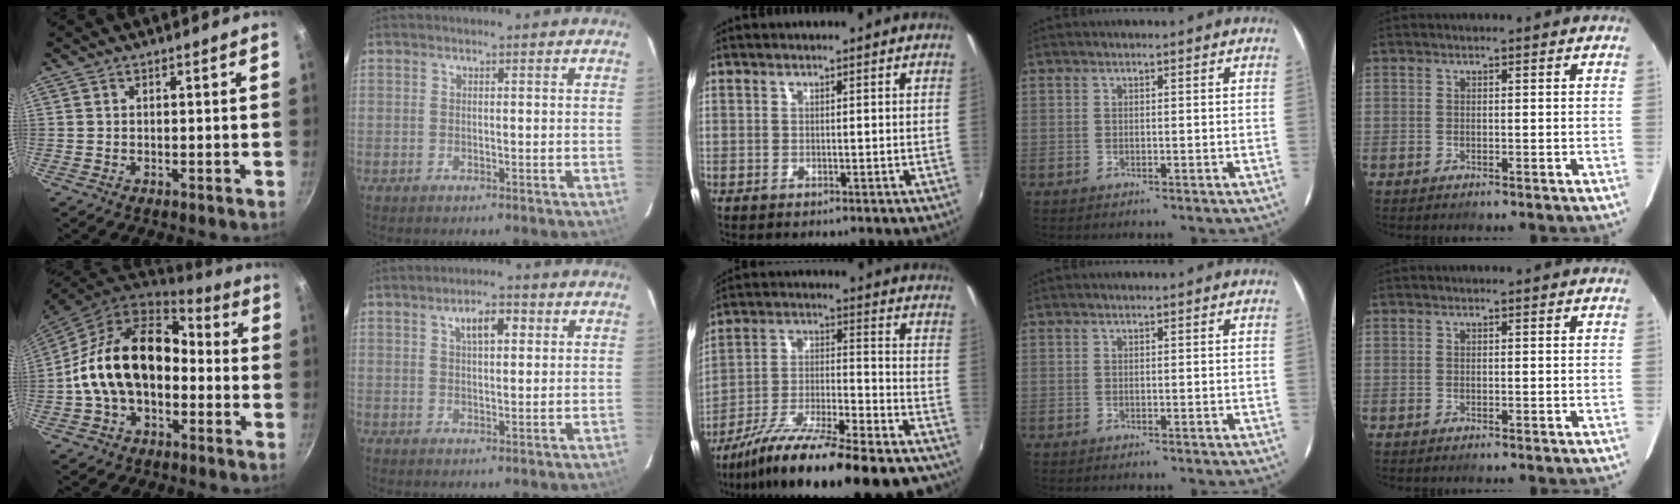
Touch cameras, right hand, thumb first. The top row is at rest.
{"thumb": {"total": 18.2, "force": [-1.6, 12.4, 13.3], "torque": [-0.202, 0.053, -0.037]}, "index": {"total": 4.9, "force": [2.0, 2.1, 4.0], "torque": [-0.065, 0.013, 0.035]}, "middle": {"total": 23.7, "force": [-18.7, 4.4, 14.0], "torque": [-0.240, -0.045, -0.285]}}